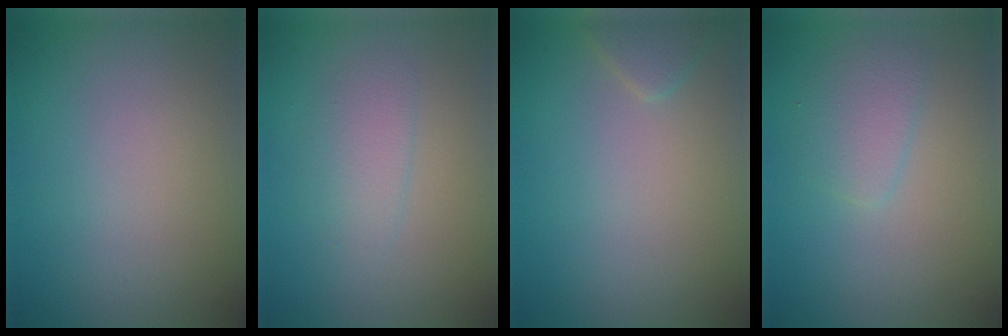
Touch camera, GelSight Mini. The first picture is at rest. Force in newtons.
{"total": 1.8, "press": 1.8, "slide": 0.1}
{"total": 1.3, "press": 1.3, "slide": 0.1}
{"total": 2.0, "press": 2.0, "slide": 0.0}